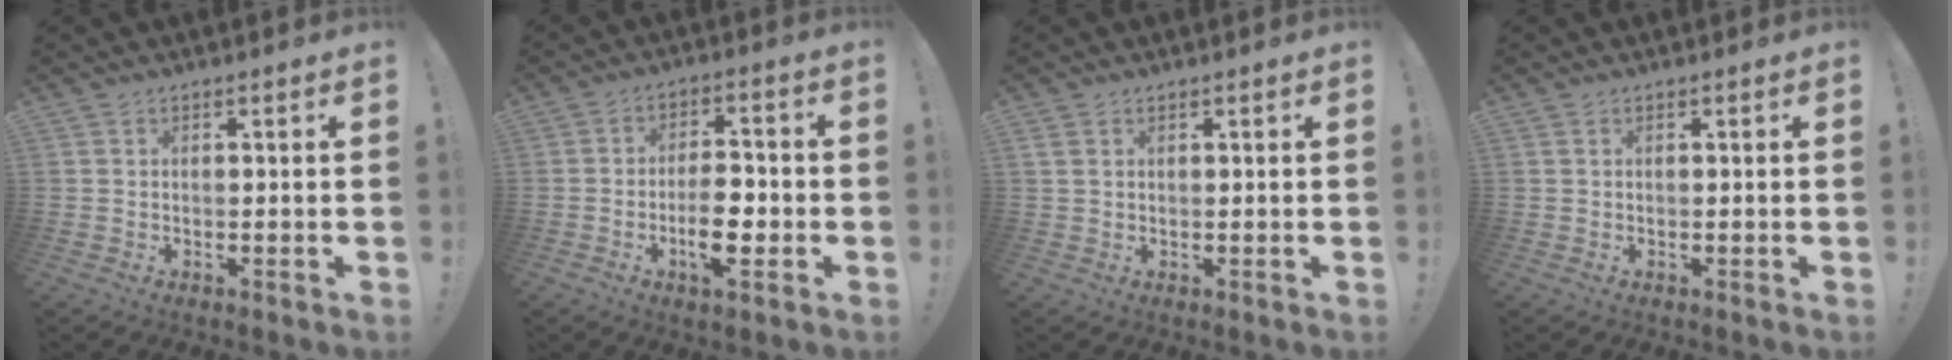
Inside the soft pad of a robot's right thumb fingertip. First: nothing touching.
{"total": 9.3, "force": [-3.0, 4.1, 7.8], "torque": [-0.127, 0.008, -0.053]}
{"total": 1.7, "force": [0.9, 1.1, 0.9], "torque": [-0.017, 0.001, 0.017]}
{"total": 0.0}